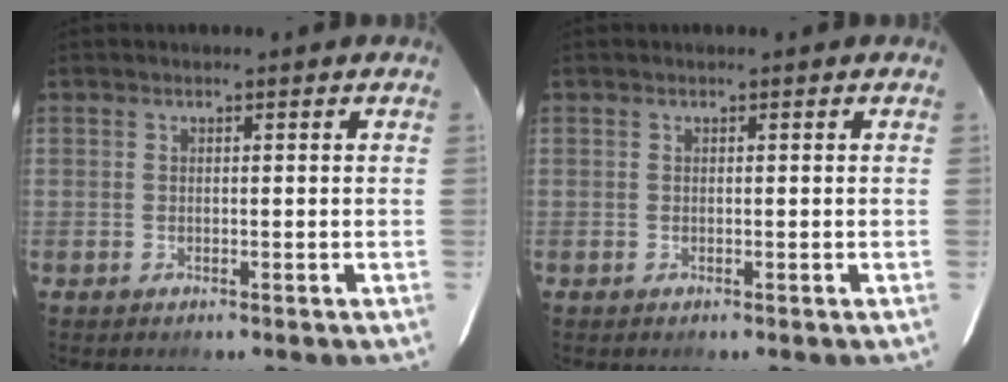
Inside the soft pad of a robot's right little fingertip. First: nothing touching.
{"total": 0.0}